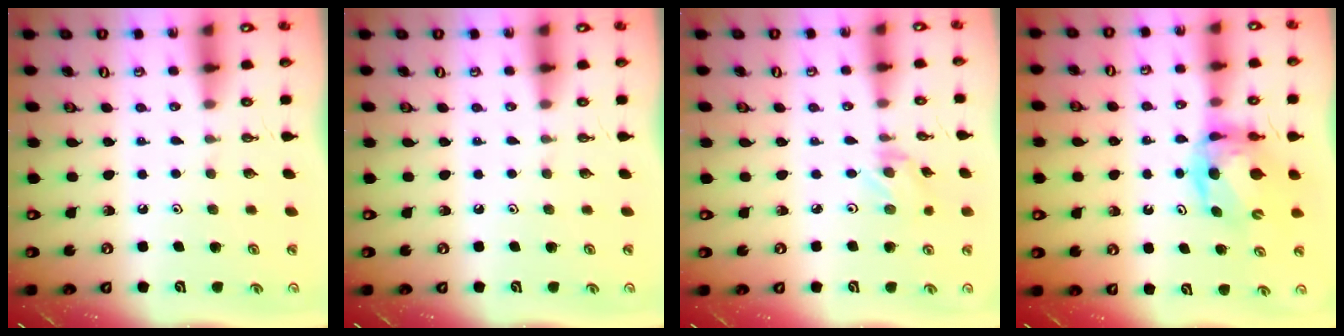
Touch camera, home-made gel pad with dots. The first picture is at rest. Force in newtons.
{"total": 0.0}
{"total": 1.2, "press": 1.2, "slide": 0.2}
{"total": 8.0, "press": 7.9, "slide": 0.8}